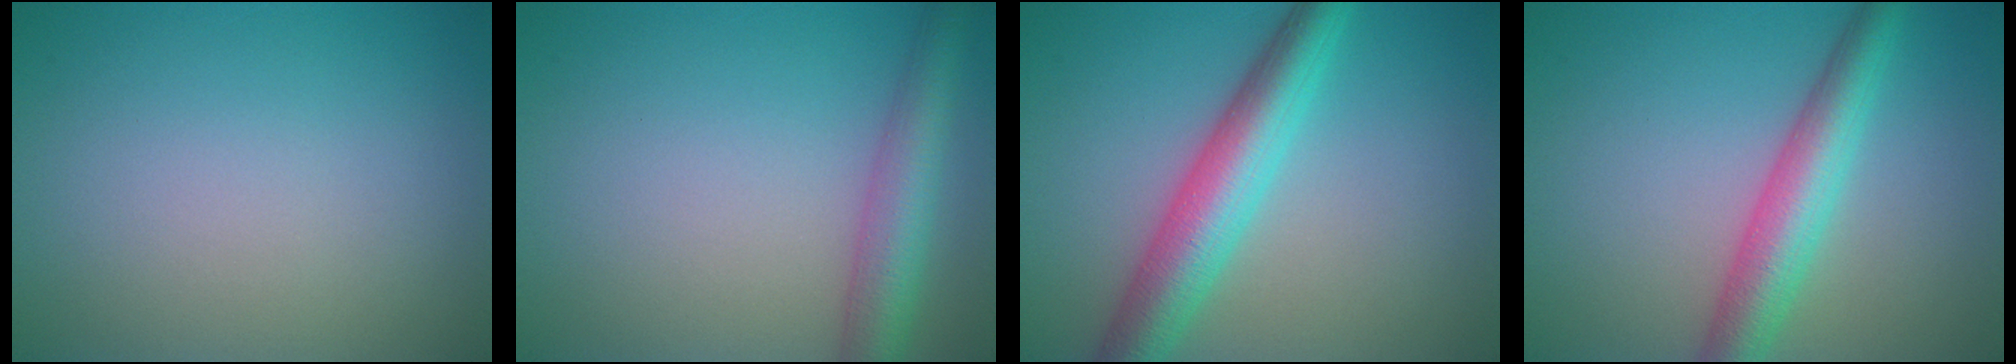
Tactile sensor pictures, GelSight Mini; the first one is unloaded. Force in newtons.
{"total": 4.5, "press": 4.5, "slide": 0.2}
{"total": 6.3, "press": 6.3, "slide": 0.2}
{"total": 5.2, "press": 5.2, "slide": 0.2}